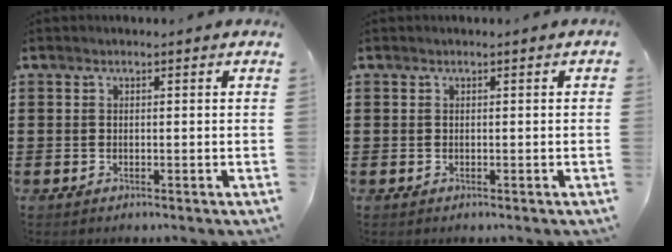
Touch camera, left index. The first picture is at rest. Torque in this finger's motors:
{"motor_torque": [2.04, -0.10, 0.16, 0.01]}